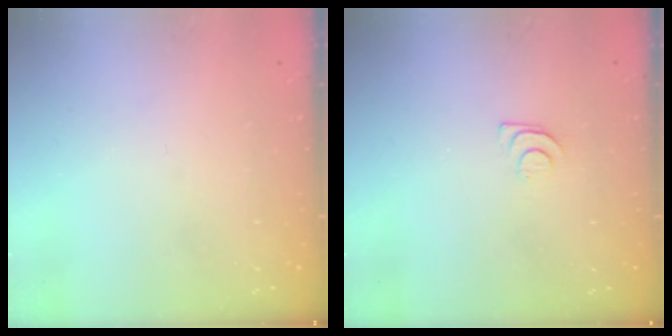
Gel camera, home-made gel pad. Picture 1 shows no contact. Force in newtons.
{"total": 4.2, "press": 4.2, "slide": 0.5}